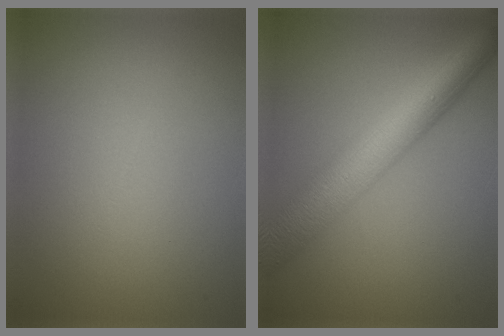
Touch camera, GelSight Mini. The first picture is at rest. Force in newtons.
{"total": 8.3, "press": 8.3, "slide": 0.1}